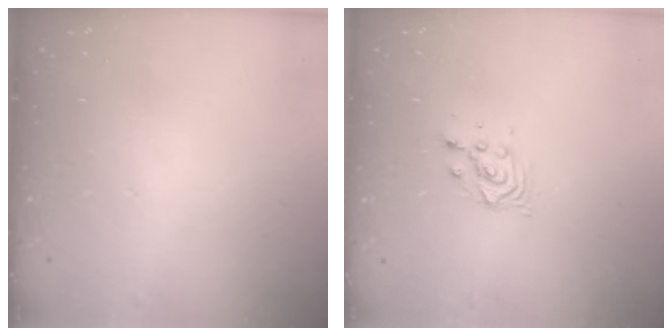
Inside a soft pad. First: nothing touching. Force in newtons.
{"total": 4.4, "press": 4.4, "slide": 0.2}